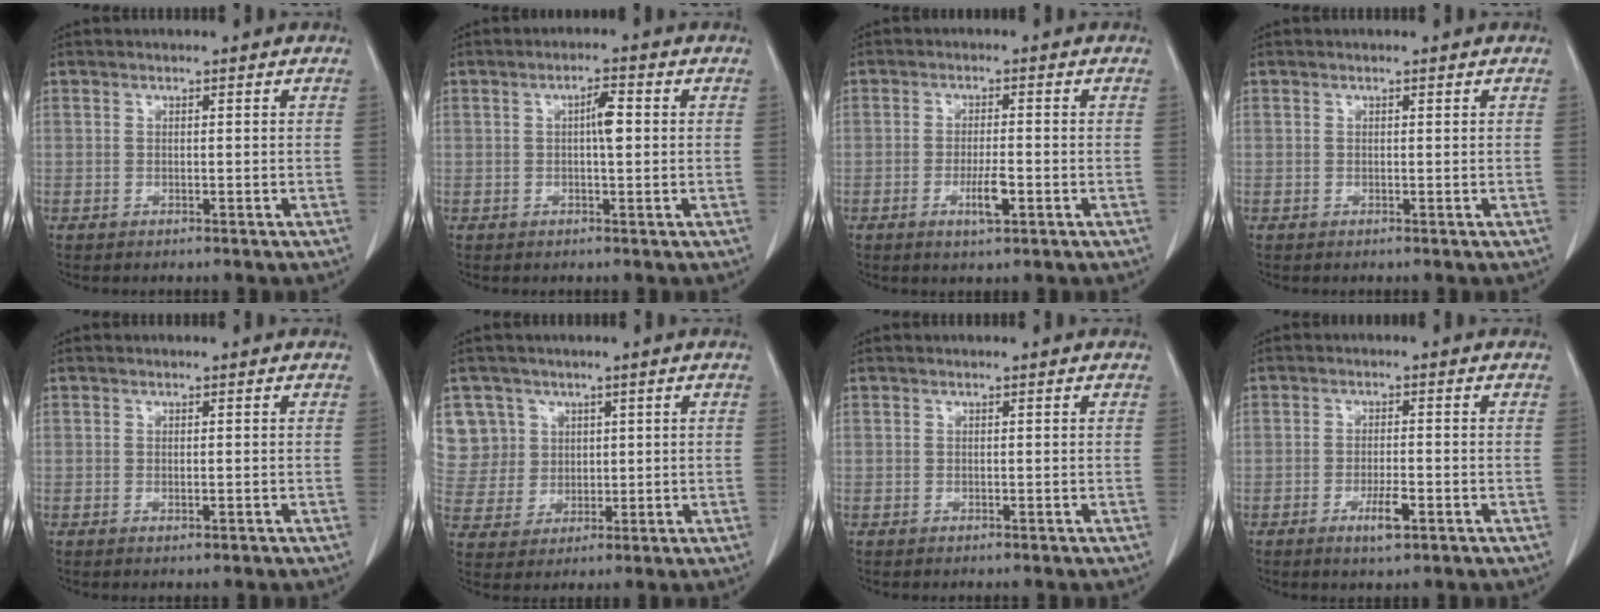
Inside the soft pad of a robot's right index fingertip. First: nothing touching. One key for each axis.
{"total": 3.0, "fx": 0.4, "fy": 0.6, "fz": 3.0, "tx": -0.046, "ty": 0.007, "tz": 0.008}
{"total": 4.0, "fx": -1.4, "fy": 0.6, "fz": 3.7, "tx": -0.063, "ty": -0.001, "tz": -0.021}
{"total": 0.0}
{"total": 0.9, "fx": -0.3, "fy": 0.1, "fz": 0.9, "tx": -0.015, "ty": -0.003, "tz": -0.002}
{"total": 9.0, "fx": 3.7, "fy": 8.2, "fz": 0.3, "tx": -0.005, "ty": 0.031, "tz": 0.089}
{"total": 0.0}
{"total": 4.0, "fx": -1.9, "fy": 0.7, "fz": 3.4, "tx": -0.062, "ty": -0.003, "tz": -0.030}